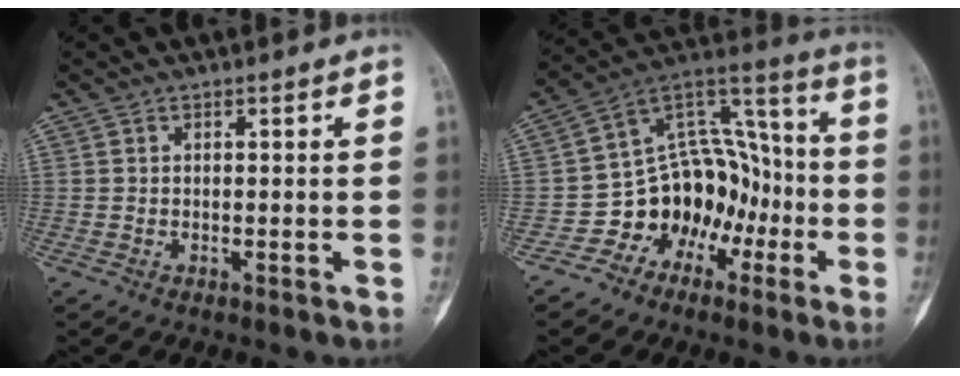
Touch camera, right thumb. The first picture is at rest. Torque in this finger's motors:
{"motor_torque": [0.22, 0.15, 0.41, -0.41, 0.08]}